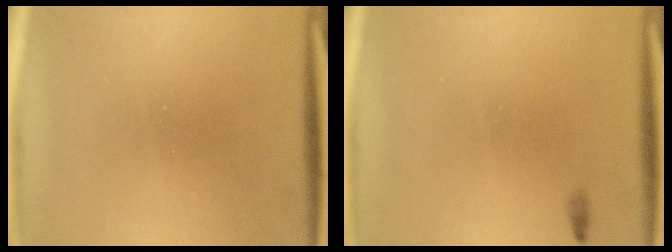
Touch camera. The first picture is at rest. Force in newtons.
{"total": 0.5}